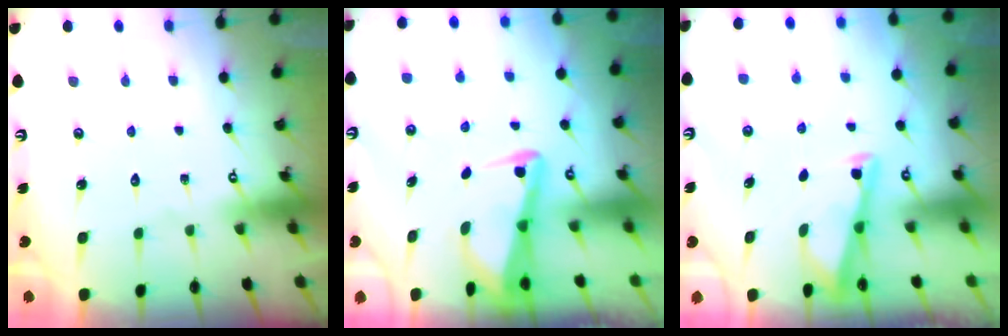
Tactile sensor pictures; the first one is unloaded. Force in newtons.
{"total": 3.3, "press": 3.3, "slide": 0.3}
{"total": 3.2, "press": 3.2, "slide": 0.3}